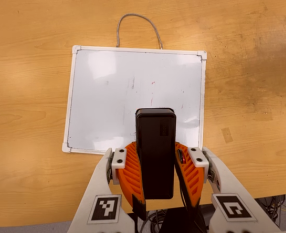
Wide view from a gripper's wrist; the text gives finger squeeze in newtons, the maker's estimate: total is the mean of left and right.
{"total": 8.5, "left": 7.1, "right": 10.0}